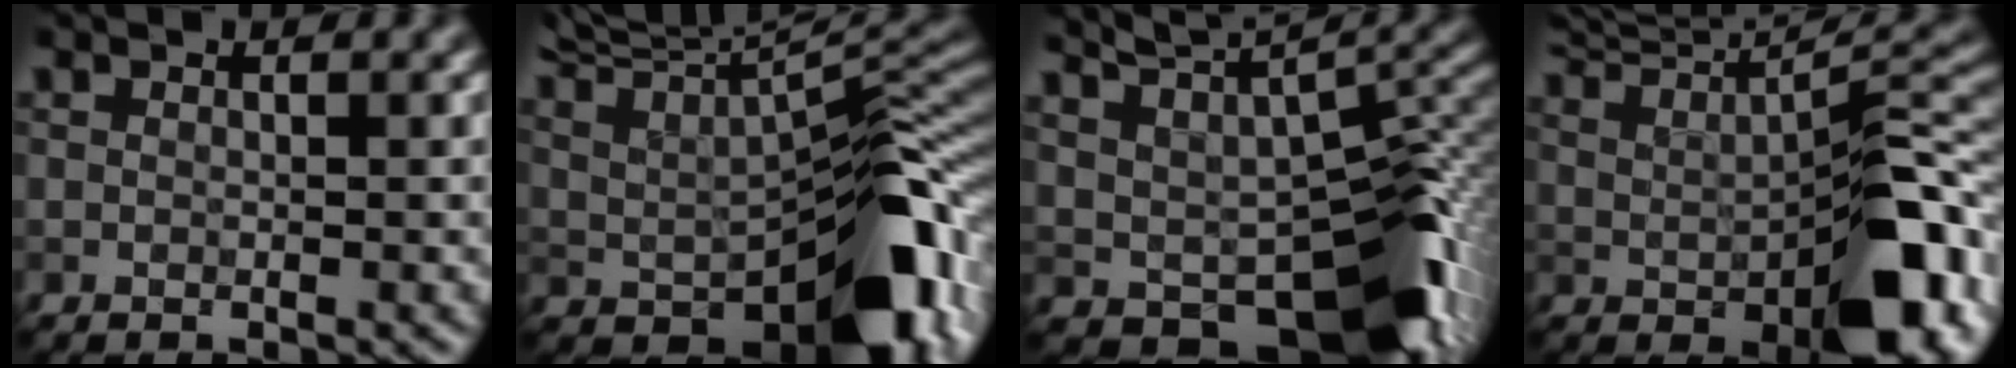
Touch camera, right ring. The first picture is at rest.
{"total": 10.9, "force": [2.1, 5.2, 9.3], "torque": [-0.148, 0.013, 0.077]}
{"total": 9.4, "force": [-1.0, 4.9, 7.9], "torque": [-0.114, -0.013, 0.027]}
{"total": 10.4, "force": [2.4, 4.1, 9.3], "torque": [-0.139, 0.007, 0.078]}